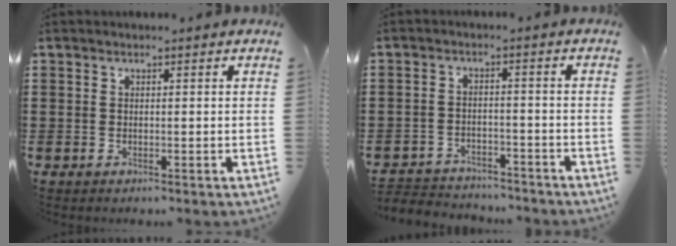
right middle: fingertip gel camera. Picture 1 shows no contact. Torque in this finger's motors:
{"motor_torque": [1.11, 1.02, -0.05, 0.01]}